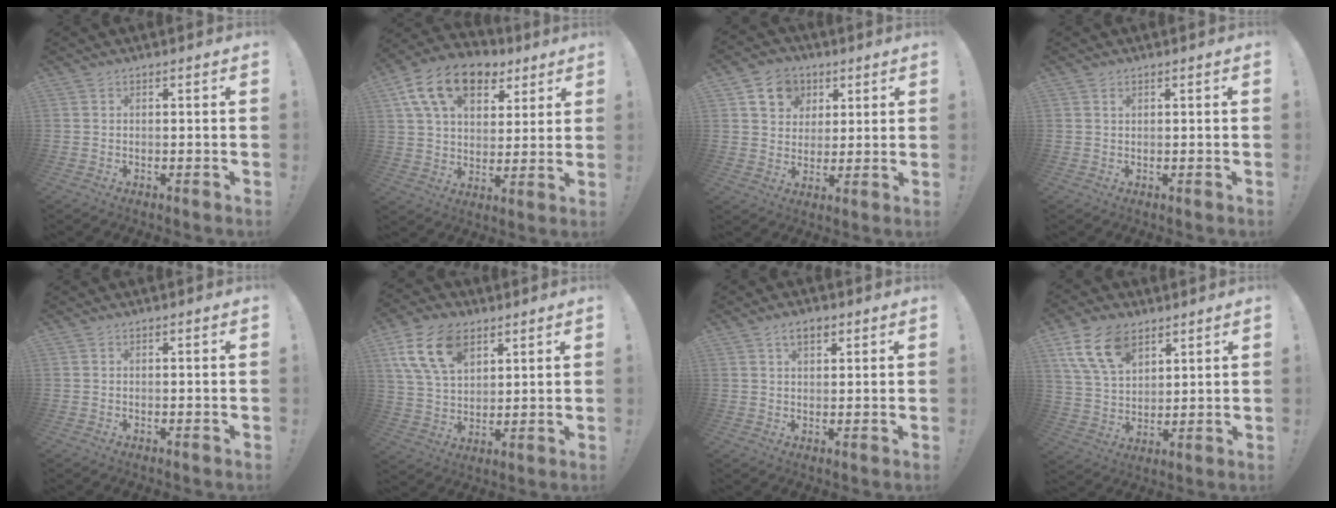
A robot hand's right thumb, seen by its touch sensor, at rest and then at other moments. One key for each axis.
{"total": 17.3, "fx": 8.8, "fy": 10.7, "fz": 10.3, "tx": -0.169, "ty": -0.037, "tz": 0.160}
{"total": 10.4, "fx": 4.7, "fy": 8.6, "fz": 3.6, "tx": -0.044, "ty": -0.023, "tz": 0.091}
{"total": 0.7, "fx": 0.5, "fy": 0.4, "fz": 0.3, "tx": -0.006, "ty": 0.000, "tz": 0.009}
{"total": 0.0}
{"total": 15.8, "fx": 8.0, "fy": 9.7, "fz": 9.5, "tx": -0.174, "ty": -0.024, "tz": 0.150}
{"total": 4.2, "fx": 2.3, "fy": 2.3, "fz": 2.7, "tx": -0.035, "ty": -0.005, "tz": 0.039}
{"total": 14.6, "fx": 8.3, "fy": 8.6, "fz": 8.4, "tx": -0.157, "ty": -0.030, "tz": 0.157}